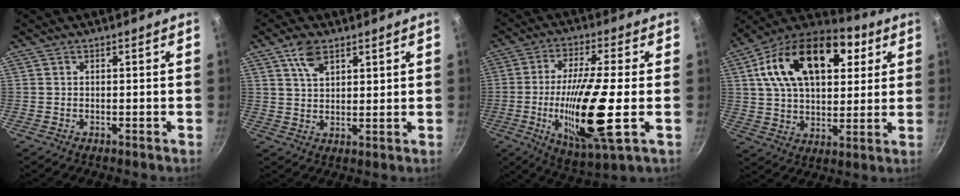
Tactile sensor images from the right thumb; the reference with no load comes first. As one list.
[{"total": 6.2, "force": [3.6, 3.2, 4.0], "torque": [-0.063, -0.012, 0.070]}, {"total": 18.4, "force": [-3.0, 3.7, 17.8], "torque": [-0.332, -0.003, -0.053]}, {"total": 25.0, "force": [8.5, 15.0, 18.0], "torque": [-0.287, 0.003, 0.126]}]